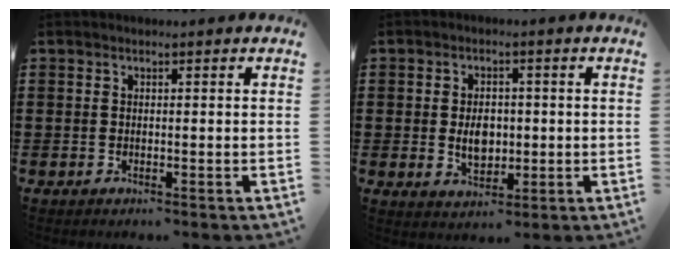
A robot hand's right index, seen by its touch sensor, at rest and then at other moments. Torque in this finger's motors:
{"motor_torque": [2.14, 0.00, 0.49, 0.02]}